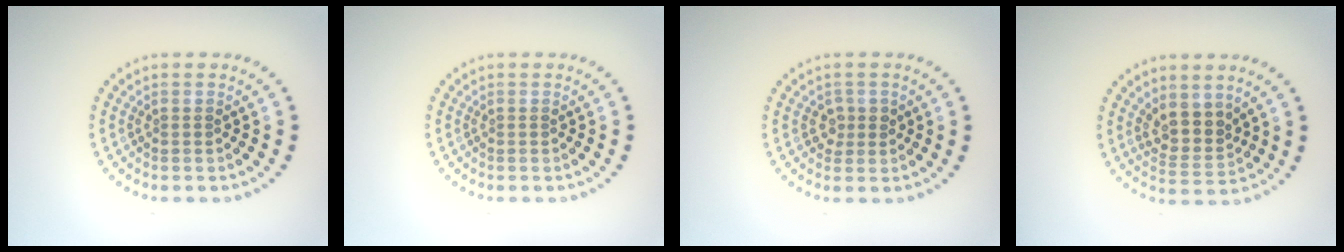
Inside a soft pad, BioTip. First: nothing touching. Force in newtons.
{"total": 0.0}
{"total": 1.6, "press": 1.4, "slide": 0.6}
{"total": 3.2, "press": 2.7, "slide": 1.8}